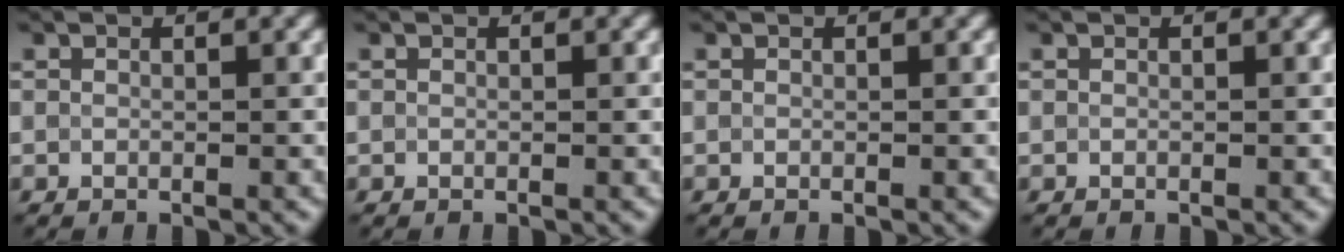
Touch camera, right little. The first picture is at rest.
{"total": 0.0}
{"total": 0.0}
{"total": 0.0}